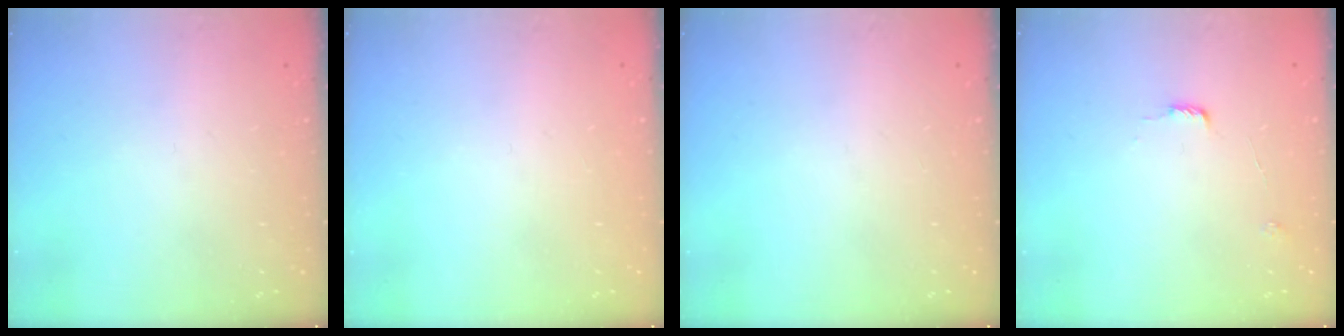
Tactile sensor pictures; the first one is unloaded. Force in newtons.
{"total": 1.5, "press": 1.5, "slide": 0.1}
{"total": 0.0}
{"total": 6.0, "press": 6.0, "slide": 0.5}